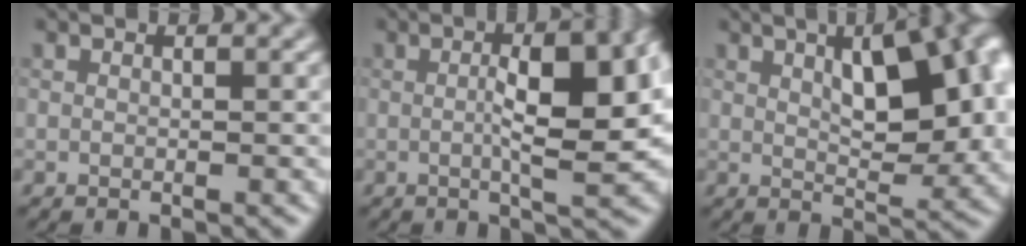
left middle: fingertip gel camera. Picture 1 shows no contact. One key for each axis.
{"total": 8.3, "fx": 0.5, "fy": 2.2, "fz": 8.0, "tx": -0.115, "ty": 0.005, "tz": 0.006}
{"total": 9.5, "fx": 2.8, "fy": 4.0, "fz": 8.2, "tx": -0.104, "ty": 0.016, "tz": 0.034}